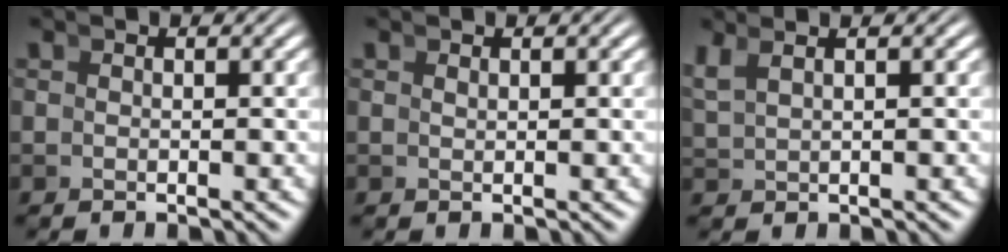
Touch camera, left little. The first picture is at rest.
{"total": 0.6, "force": [0.2, -0.6, -0.1], "torque": [0.005, -0.003, 0.009]}
{"total": 2.2, "force": [1.5, 0.5, 1.4], "torque": [-0.022, 0.012, 0.032]}